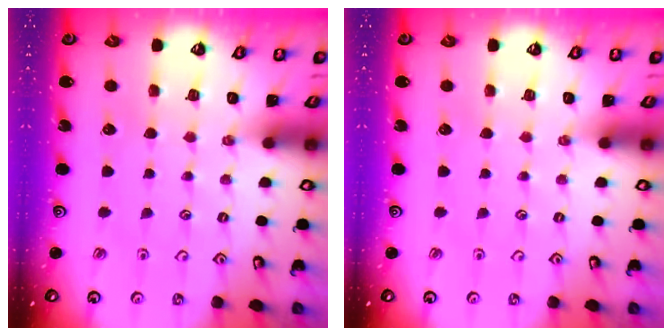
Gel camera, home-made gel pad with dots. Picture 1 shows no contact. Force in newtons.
{"total": 0.0}